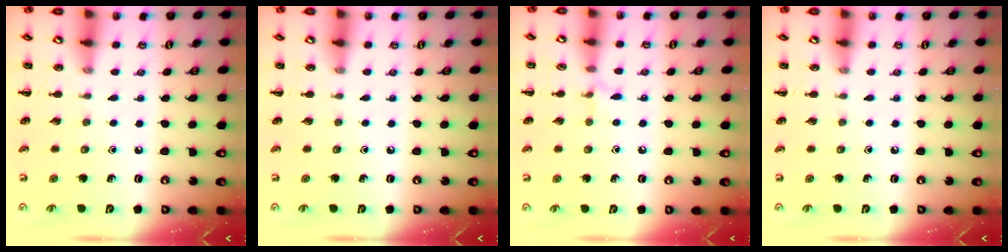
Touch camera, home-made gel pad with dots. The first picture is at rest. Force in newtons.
{"total": 0.0}
{"total": 4.8, "press": 4.5, "slide": 1.4}
{"total": 0.0}